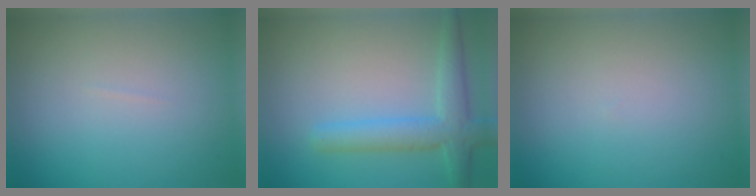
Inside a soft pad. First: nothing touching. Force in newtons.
{"total": 4.1, "press": 4.1, "slide": 0.3}
{"total": 0.0}